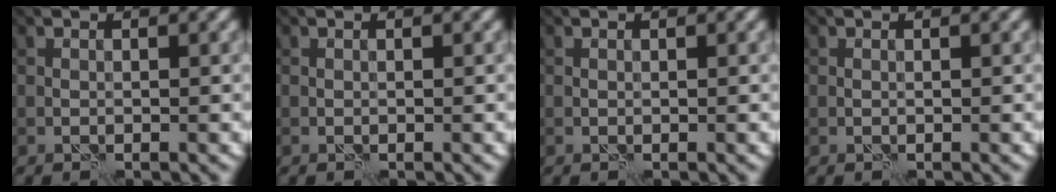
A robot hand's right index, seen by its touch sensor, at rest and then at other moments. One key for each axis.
{"total": 0.0}
{"total": 0.0}
{"total": 0.0}